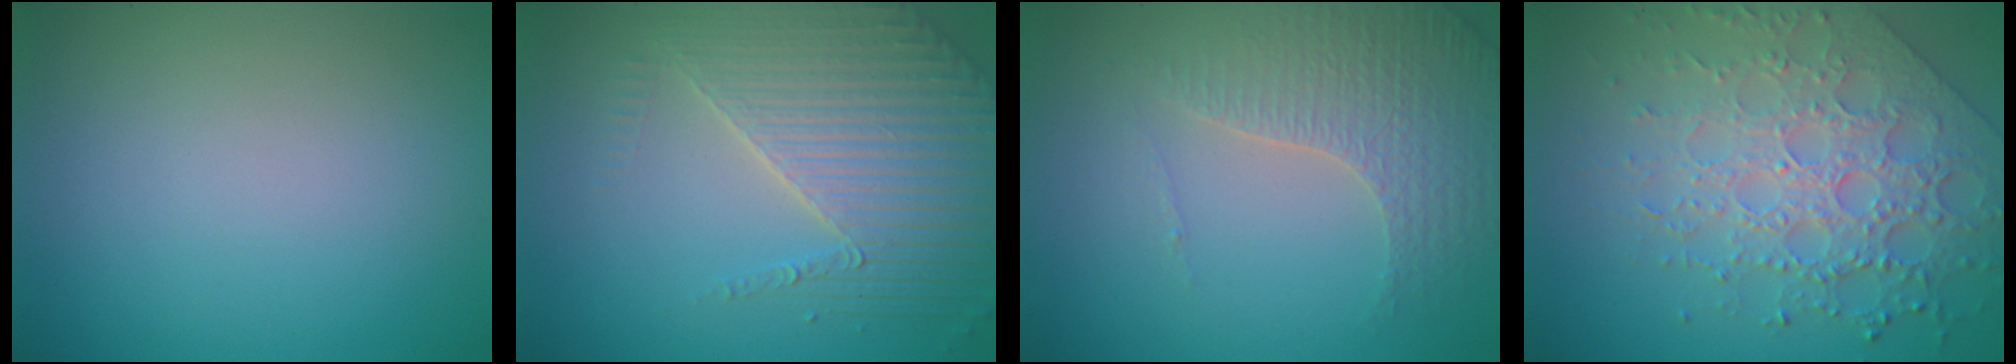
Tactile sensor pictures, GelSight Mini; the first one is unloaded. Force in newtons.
{"total": 4.8, "press": 4.3, "slide": 2.2}
{"total": 4.4, "press": 3.3, "slide": 2.9}
{"total": 7.1, "press": 5.4, "slide": 4.5}